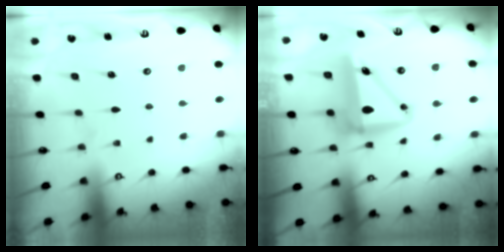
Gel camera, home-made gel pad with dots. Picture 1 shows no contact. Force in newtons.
{"total": 10.1, "press": 9.9, "slide": 1.9}